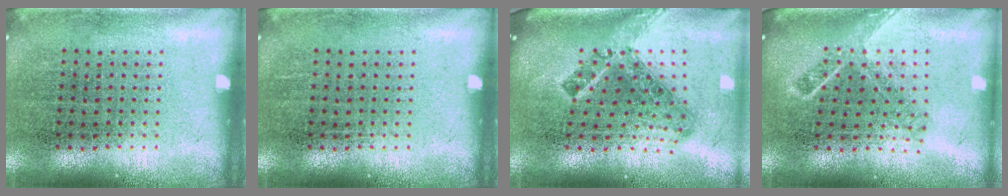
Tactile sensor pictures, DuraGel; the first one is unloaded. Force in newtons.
{"total": 0.0}
{"total": 1.7, "press": 1.3, "slide": 1.2}
{"total": 1.7, "press": 1.2, "slide": 1.2}